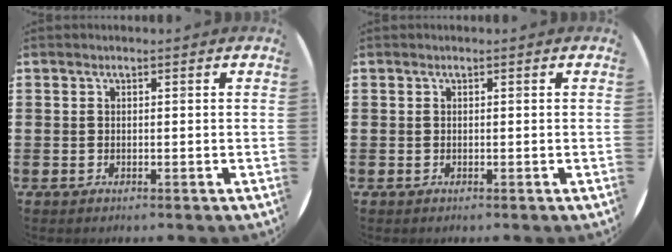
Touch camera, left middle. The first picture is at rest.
{"total": 0.0}